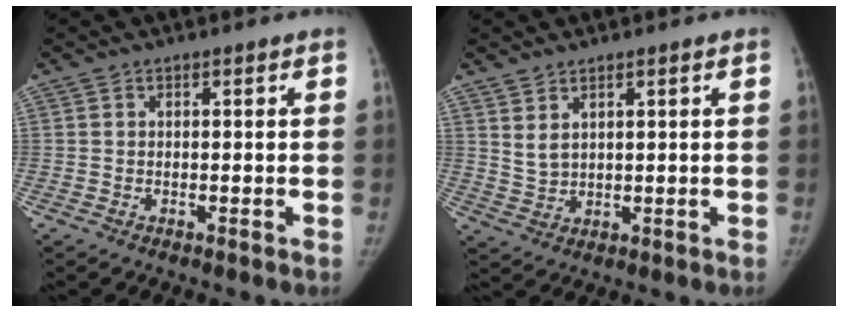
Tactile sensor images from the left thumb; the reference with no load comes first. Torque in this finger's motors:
{"motor_torque": [-0.34, -0.01, -0.20, -0.14, -0.01]}